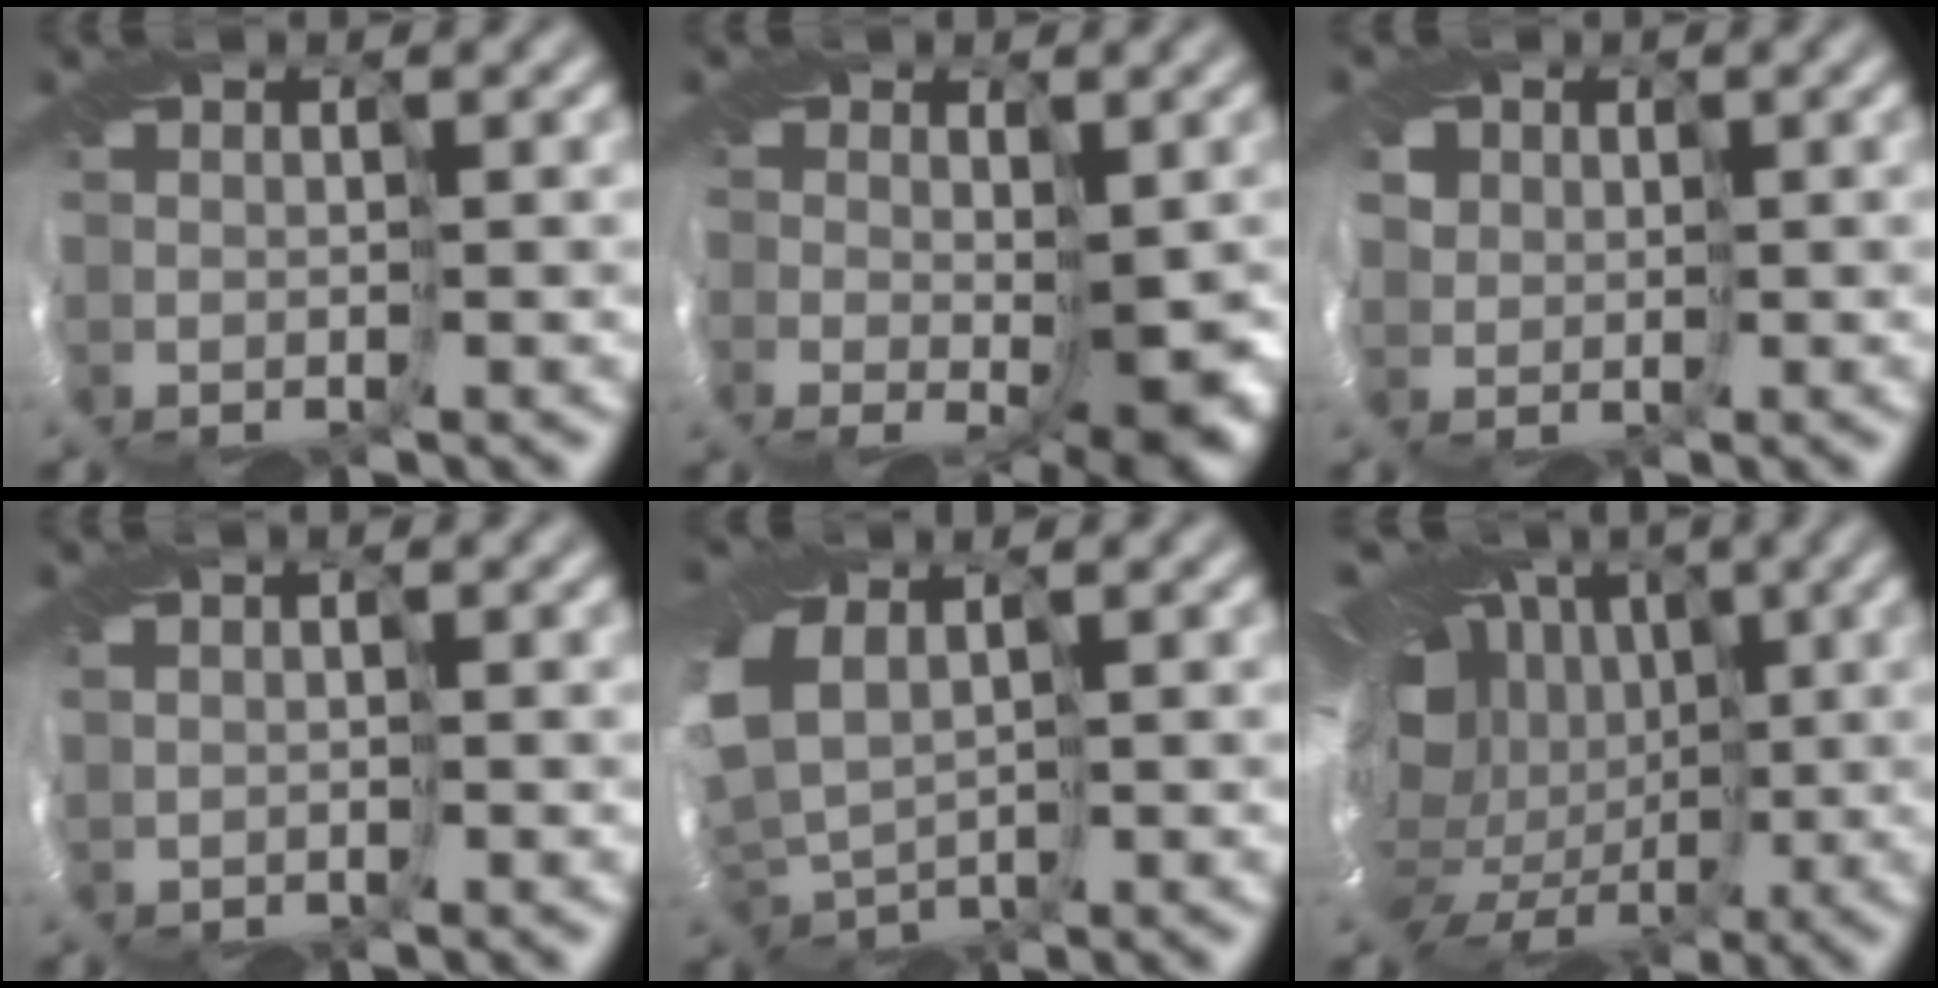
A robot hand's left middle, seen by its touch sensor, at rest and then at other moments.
{"total": 7.6, "force": [-1.1, 4.0, 6.4], "torque": [-0.111, -0.019, -0.009]}
{"total": 6.1, "force": [2.9, 4.8, 2.3], "torque": [-0.055, 0.024, 0.035]}
{"total": 0.8, "force": [0.6, 0.4, 0.3], "torque": [-0.004, 0.006, 0.016]}
{"total": 5.7, "force": [1.4, 3.7, 4.1], "torque": [-0.114, 0.000, 0.023]}
{"total": 17.5, "force": [-0.1, 13.1, 11.7], "torque": [-0.197, 0.014, -0.025]}